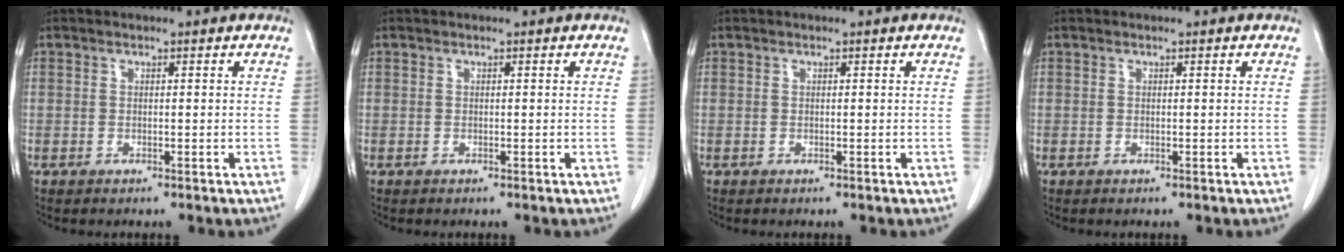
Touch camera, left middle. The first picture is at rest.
{"total": 0.0}
{"total": 0.0}
{"total": 0.0}